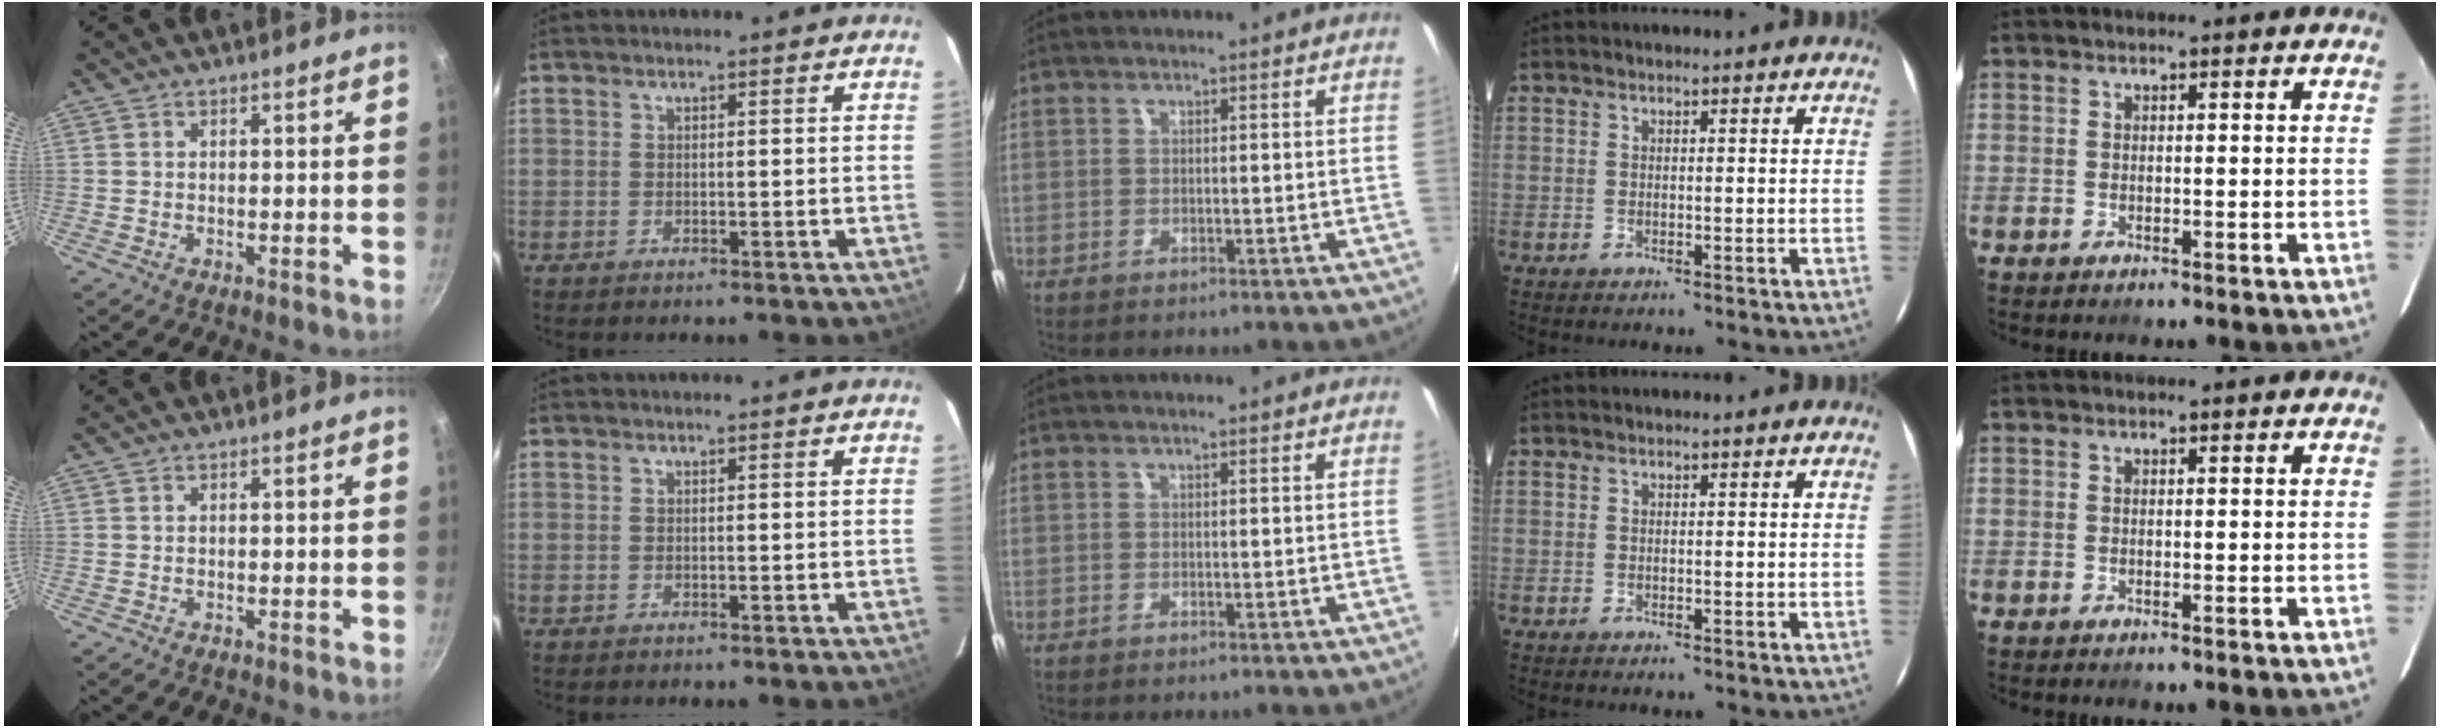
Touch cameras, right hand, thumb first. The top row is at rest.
{}